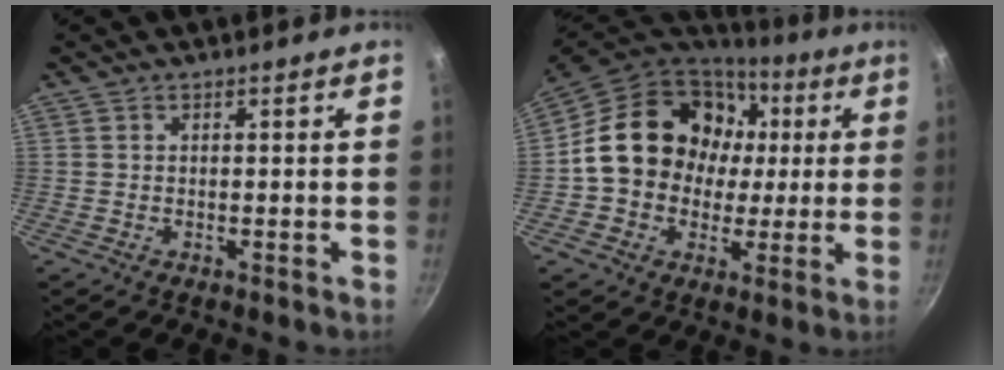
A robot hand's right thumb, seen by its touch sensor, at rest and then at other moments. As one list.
[{"total": 20.3, "force": [2.8, 16.9, 10.8], "torque": [-0.156, 0.035, 0.044]}]